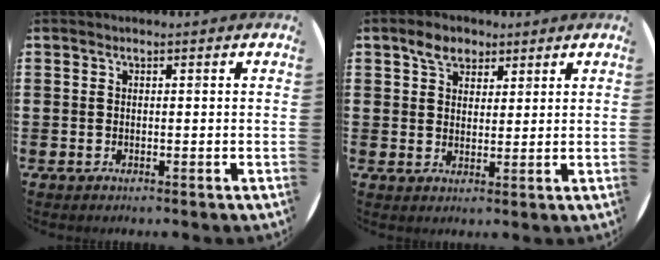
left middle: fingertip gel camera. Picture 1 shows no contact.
{"total": 3.8, "force": [2.8, 2.3, 1.1], "torque": [-0.013, 0.005, 0.049]}